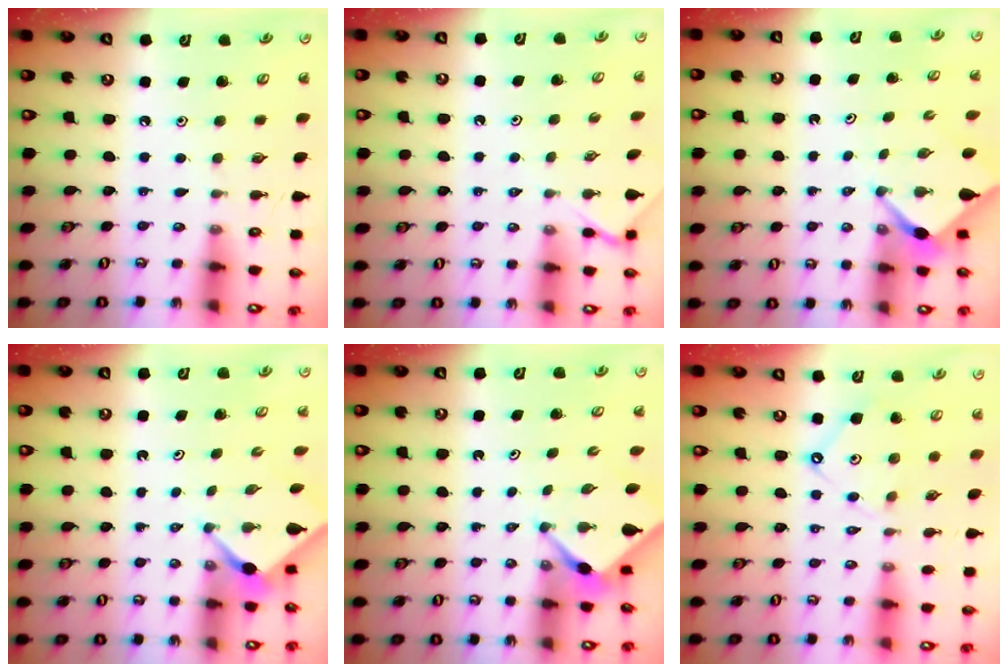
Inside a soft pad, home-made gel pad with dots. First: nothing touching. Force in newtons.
{"total": 2.5, "press": 2.5, "slide": 0.4}
{"total": 2.6, "press": 2.6, "slide": 0.3}
{"total": 2.5, "press": 2.5, "slide": 0.3}
{"total": 3.0, "press": 3.0, "slide": 0.4}
{"total": 8.5, "press": 8.4, "slide": 0.9}